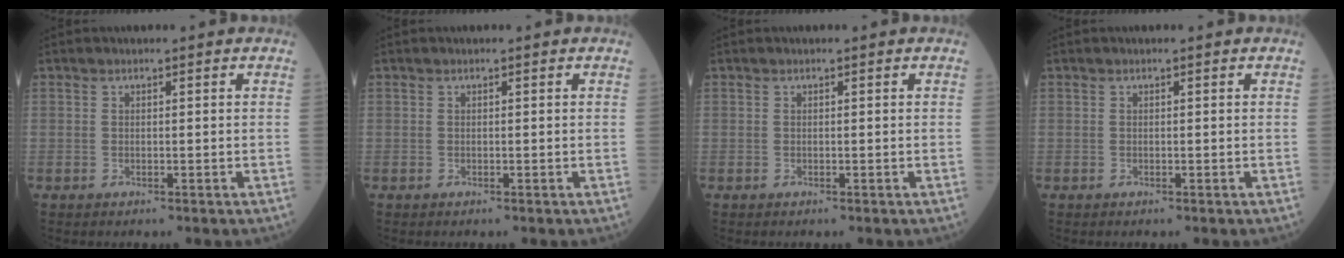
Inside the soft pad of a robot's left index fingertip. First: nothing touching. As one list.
[{"total": 0.0}, {"total": 0.0}, {"total": 0.0}]